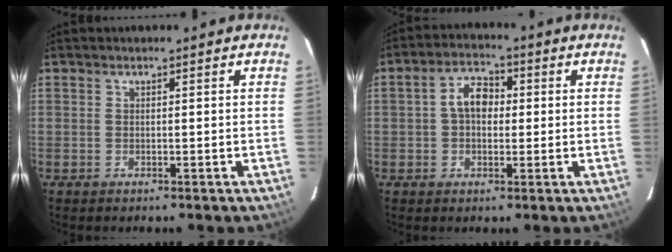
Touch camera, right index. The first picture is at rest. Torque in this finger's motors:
{"motor_torque": [1.08, 0.04, 0.44, 0.10]}